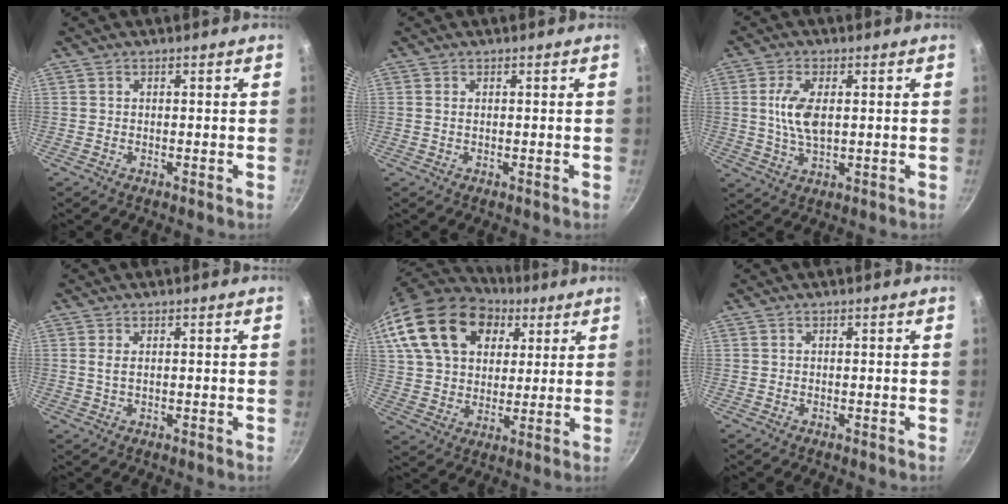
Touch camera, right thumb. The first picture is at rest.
{"total": 0.8, "force": [0.2, 0.4, 0.6], "torque": [-0.012, 0.000, 0.003]}
{"total": 7.7, "force": [1.1, 3.7, 6.7], "torque": [-0.129, -0.002, 0.023]}
{"total": 1.6, "force": [0.4, 0.7, 1.4], "torque": [-0.028, -0.002, 0.009]}
{"total": 24.3, "force": [10.2, 16.7, 14.4], "torque": [-0.260, 0.004, 0.181]}
{"total": 0.0}